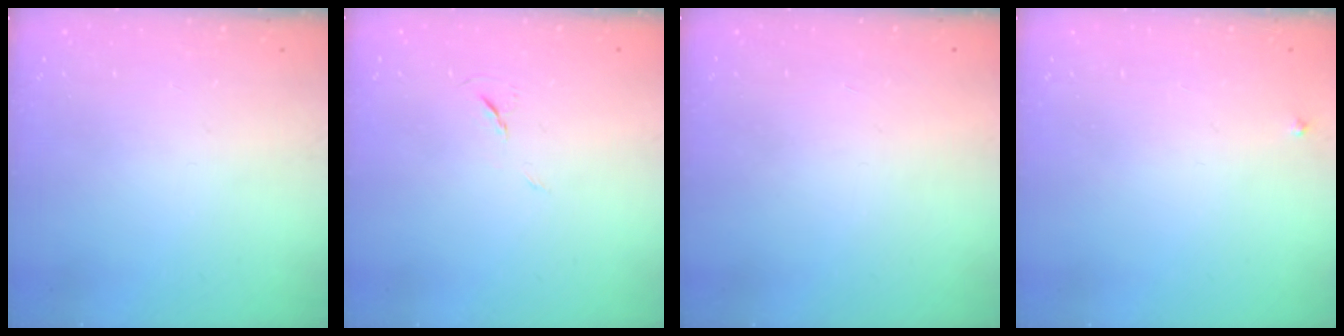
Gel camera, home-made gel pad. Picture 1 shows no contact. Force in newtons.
{"total": 5.6, "press": 5.1, "slide": 2.2}
{"total": 1.5, "press": 1.5, "slide": 0.1}
{"total": 2.7, "press": 2.7, "slide": 0.3}